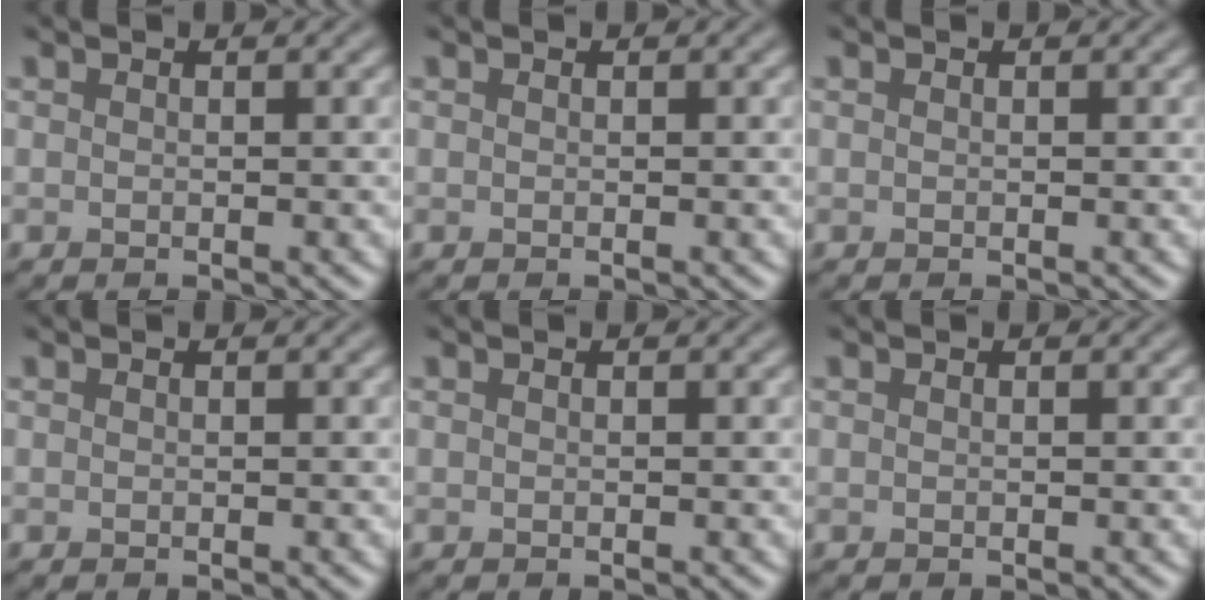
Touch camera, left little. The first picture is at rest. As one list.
[{"total": 0.0}, {"total": 0.0}, {"total": 0.0}, {"total": 0.0}, {"total": 0.0}]